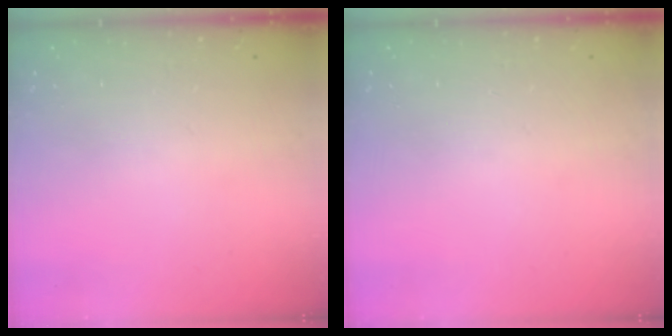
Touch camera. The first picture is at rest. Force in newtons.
{"total": 0.0}